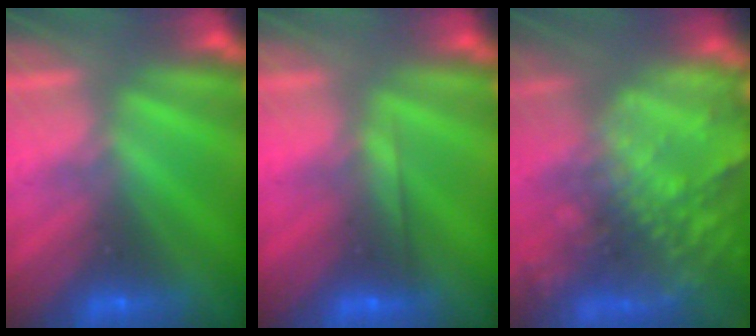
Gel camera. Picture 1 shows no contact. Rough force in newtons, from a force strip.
{"total": 1.9}
{"total": 8.5}